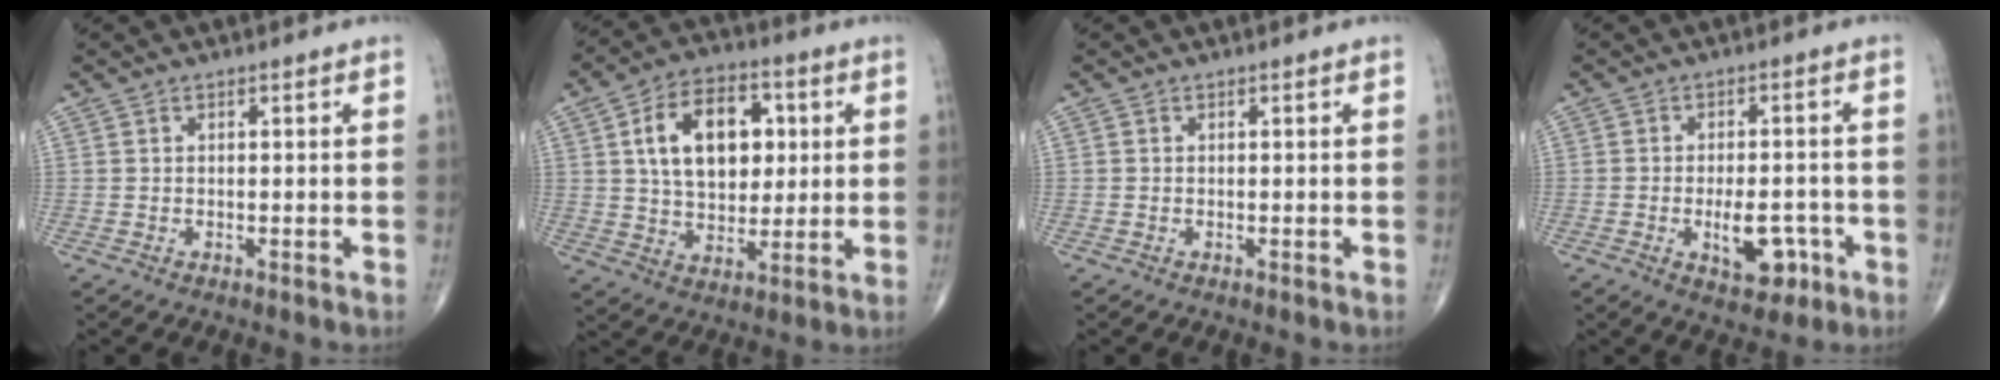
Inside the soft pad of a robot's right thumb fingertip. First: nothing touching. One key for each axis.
{"total": 16.0, "fx": 3.7, "fy": 10.3, "fz": 11.7, "tx": -0.158, "ty": 0.003, "tz": 0.061}
{"total": 0.0}
{"total": 7.6, "fx": -2.7, "fy": 4.0, "fz": 5.9, "tx": -0.071, "ty": 0.012, "tz": -0.032}